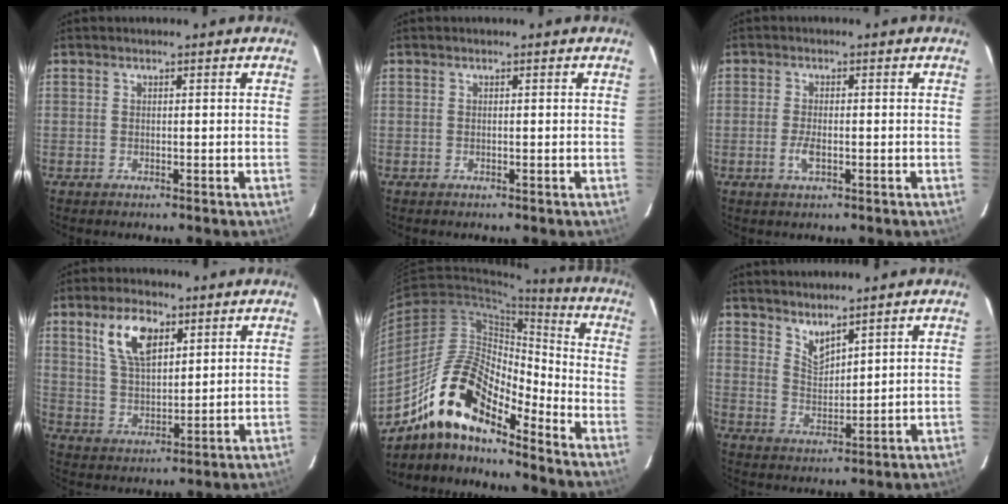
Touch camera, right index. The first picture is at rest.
{"total": 0.0}
{"total": 3.0, "force": [-1.0, 1.1, 2.6], "torque": [-0.056, -0.003, -0.019]}
{"total": 9.5, "force": [4.8, 4.6, 6.8], "torque": [-0.130, 0.014, 0.096]}
{"total": 16.8, "force": [-12.2, 5.3, 10.3], "torque": [-0.185, 0.006, -0.237]}
{"total": 4.6, "force": [4.0, 1.2, 1.8], "torque": [-0.030, -0.007, 0.075]}